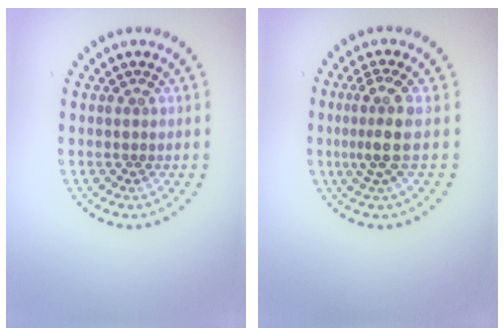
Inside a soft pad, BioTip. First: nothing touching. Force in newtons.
{"total": 2.9, "press": 2.3, "slide": 1.7}